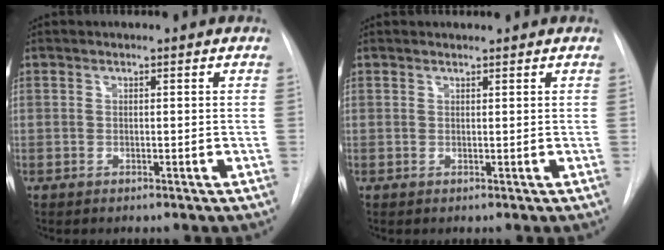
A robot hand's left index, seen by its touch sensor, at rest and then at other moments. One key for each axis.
{"total": 0.7, "fx": 0.7, "fy": 0.0, "fz": 0.0, "tx": -0.008, "ty": 0.004, "tz": 0.013}